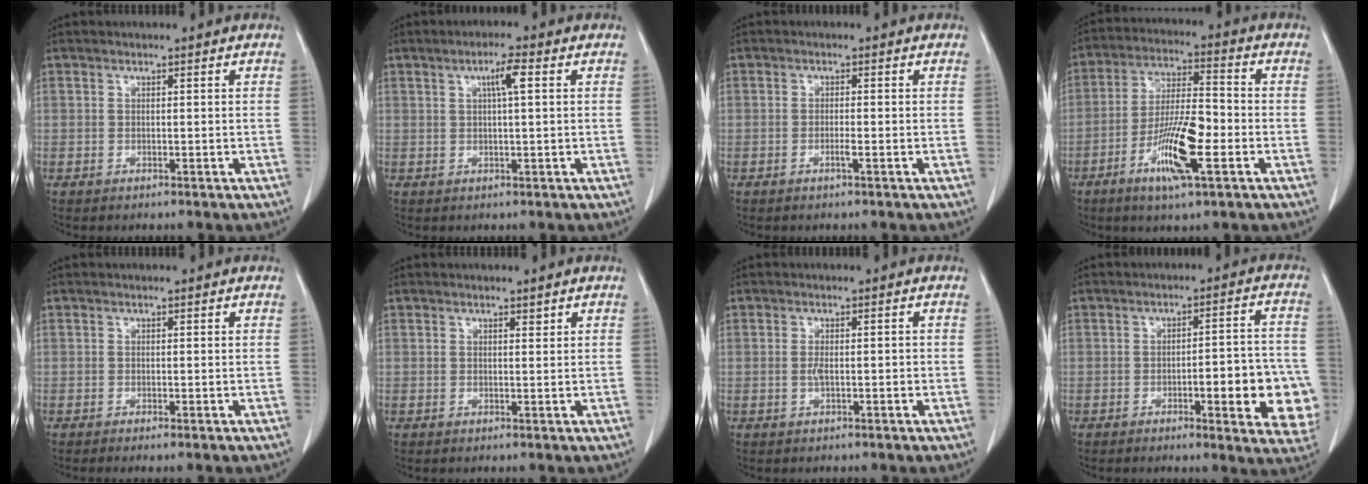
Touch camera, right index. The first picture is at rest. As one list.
[{"total": 3.4, "force": [1.1, 0.3, 3.2], "torque": [-0.056, 0.005, 0.017]}, {"total": 1.3, "force": [-0.6, -0.1, 1.1], "torque": [-0.023, 0.001, -0.010]}, {"total": 11.9, "force": [-4.5, 1.7, 10.8], "torque": [-0.205, -0.008, -0.081]}, {"total": 0.6, "force": [-0.3, -0.1, 0.5], "torque": [-0.012, -0.003, -0.006]}, {"total": 0.6, "force": [0.5, 0.2, 0.3], "torque": [-0.008, -0.006, 0.007]}, {"total": 2.0, "force": [-0.3, 0.6, 1.9], "torque": [-0.036, 0.002, -0.001]}, {"total": 12.1, "force": [-3.4, 2.7, 11.3], "torque": [-0.113, 0.016, -0.038]}]